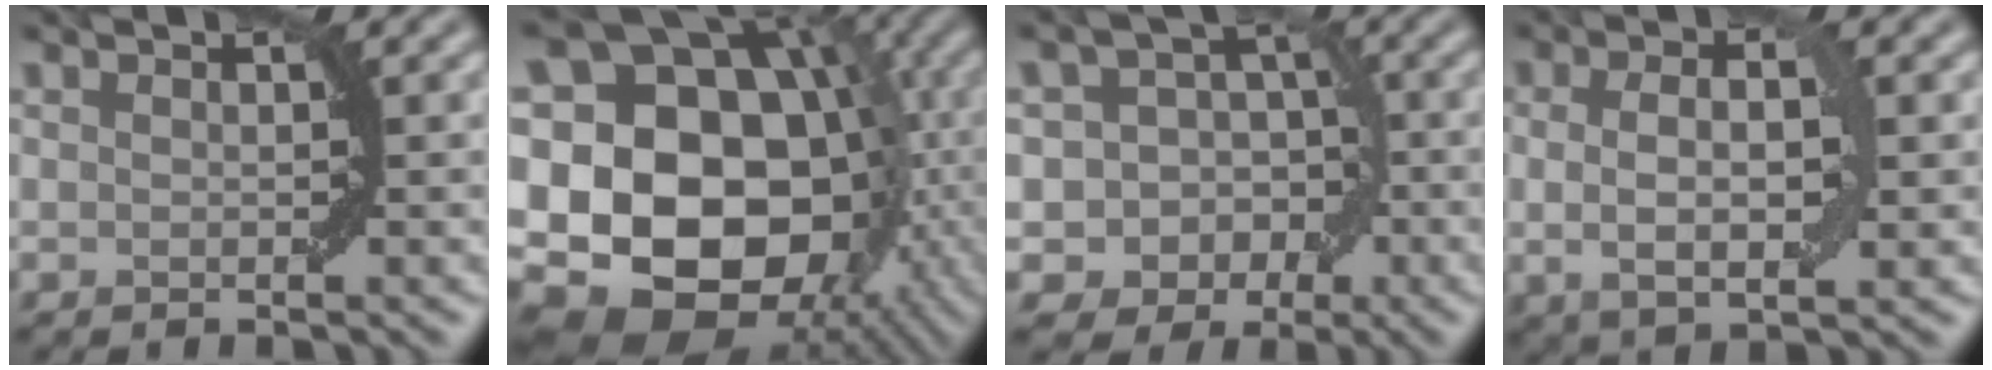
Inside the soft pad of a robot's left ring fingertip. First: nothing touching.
{"total": 22.3, "force": [-2.8, 17.9, 13.0], "torque": [-0.211, 0.020, -0.057]}
{"total": 8.7, "force": [-3.1, 7.6, 2.8], "torque": [-0.020, 0.010, -0.067]}
{"total": 4.8, "force": [0.4, 1.7, 4.5], "torque": [-0.079, 0.003, 0.003]}